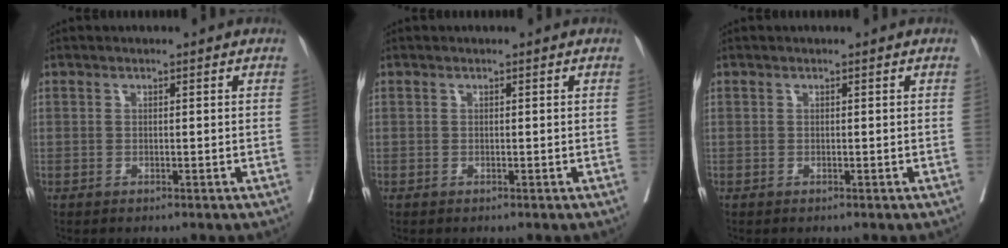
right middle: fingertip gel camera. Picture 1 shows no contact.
{"total": 0.0}
{"total": 0.0}